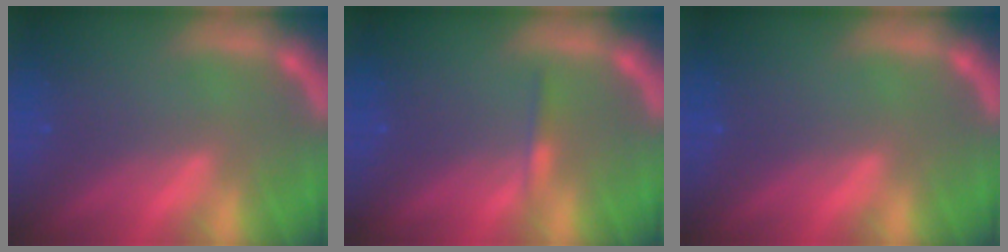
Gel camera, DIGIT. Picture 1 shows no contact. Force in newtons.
{"total": 0.9}
{"total": 0.0}